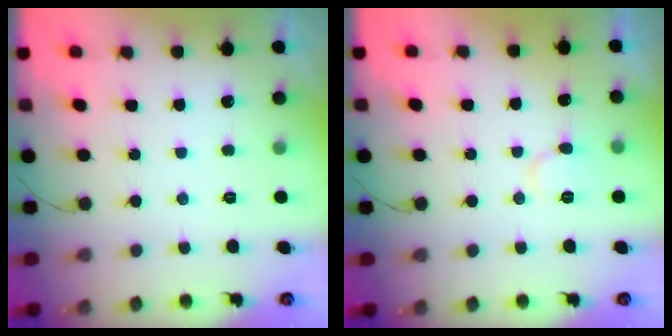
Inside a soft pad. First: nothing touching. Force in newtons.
{"total": 6.8, "press": 6.8, "slide": 0.5}